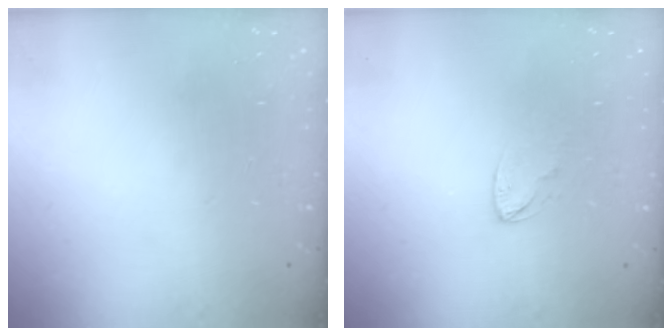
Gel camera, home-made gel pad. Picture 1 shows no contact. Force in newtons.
{"total": 2.4, "press": 2.4, "slide": 0.2}